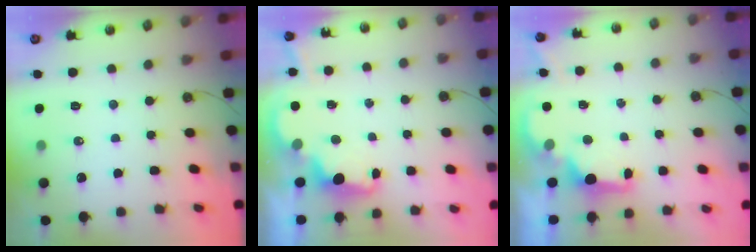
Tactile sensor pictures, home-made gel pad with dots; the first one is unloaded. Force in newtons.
{"total": 3.5, "press": 3.4, "slide": 0.8}
{"total": 2.1, "press": 1.9, "slide": 0.8}